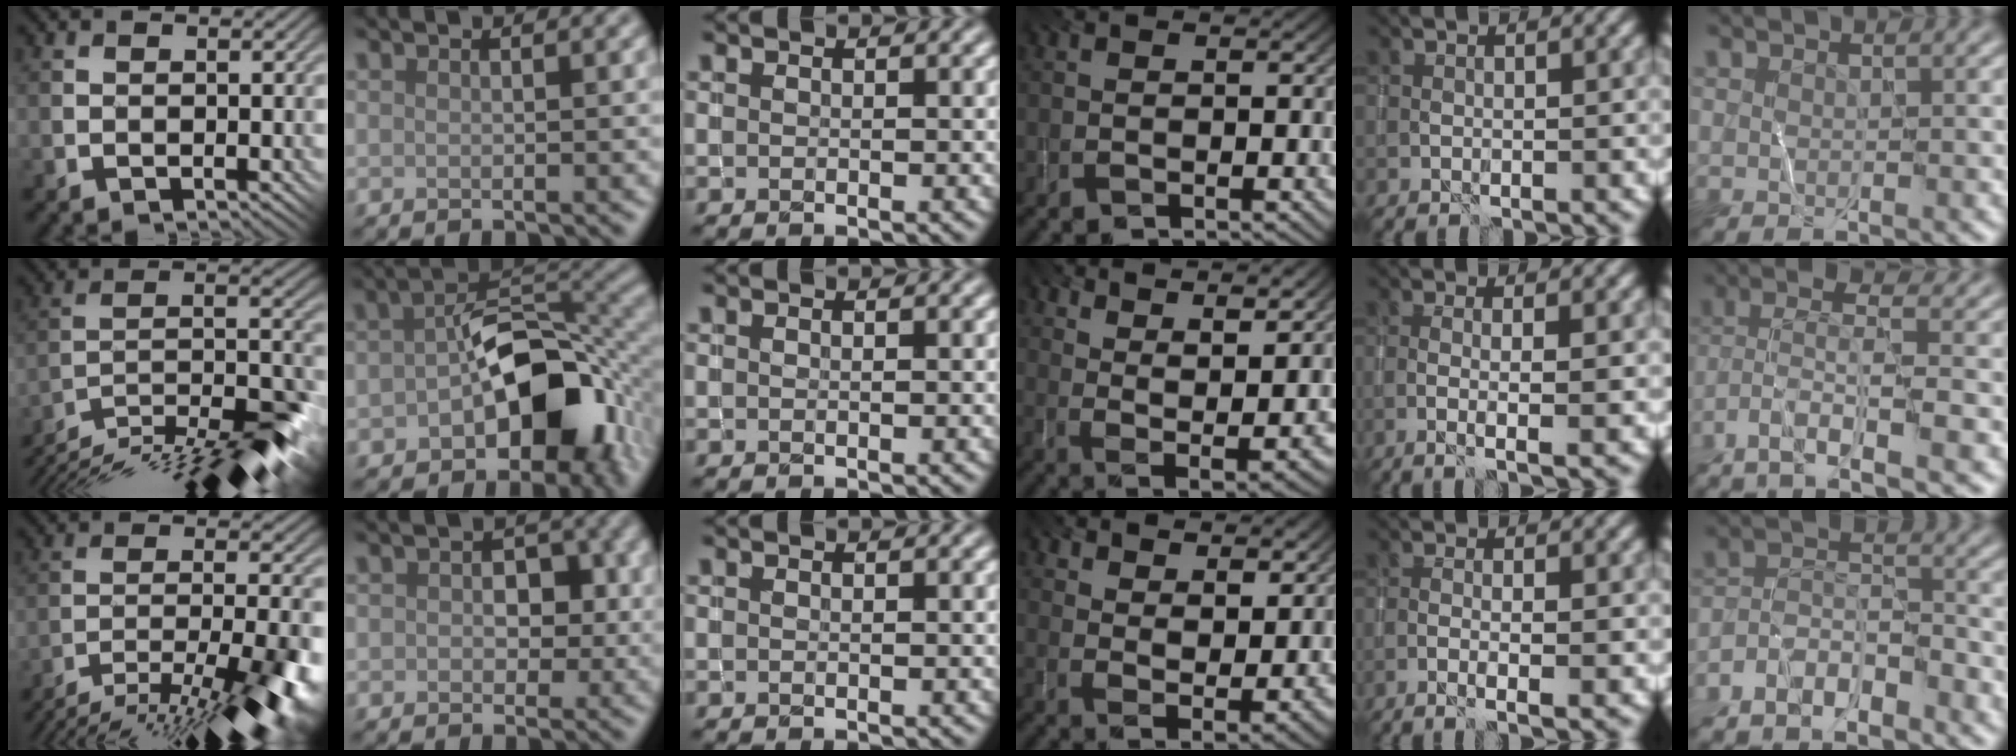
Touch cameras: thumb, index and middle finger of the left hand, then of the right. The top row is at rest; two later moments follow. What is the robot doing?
{"motion": "wrap", "object": "yarn"}